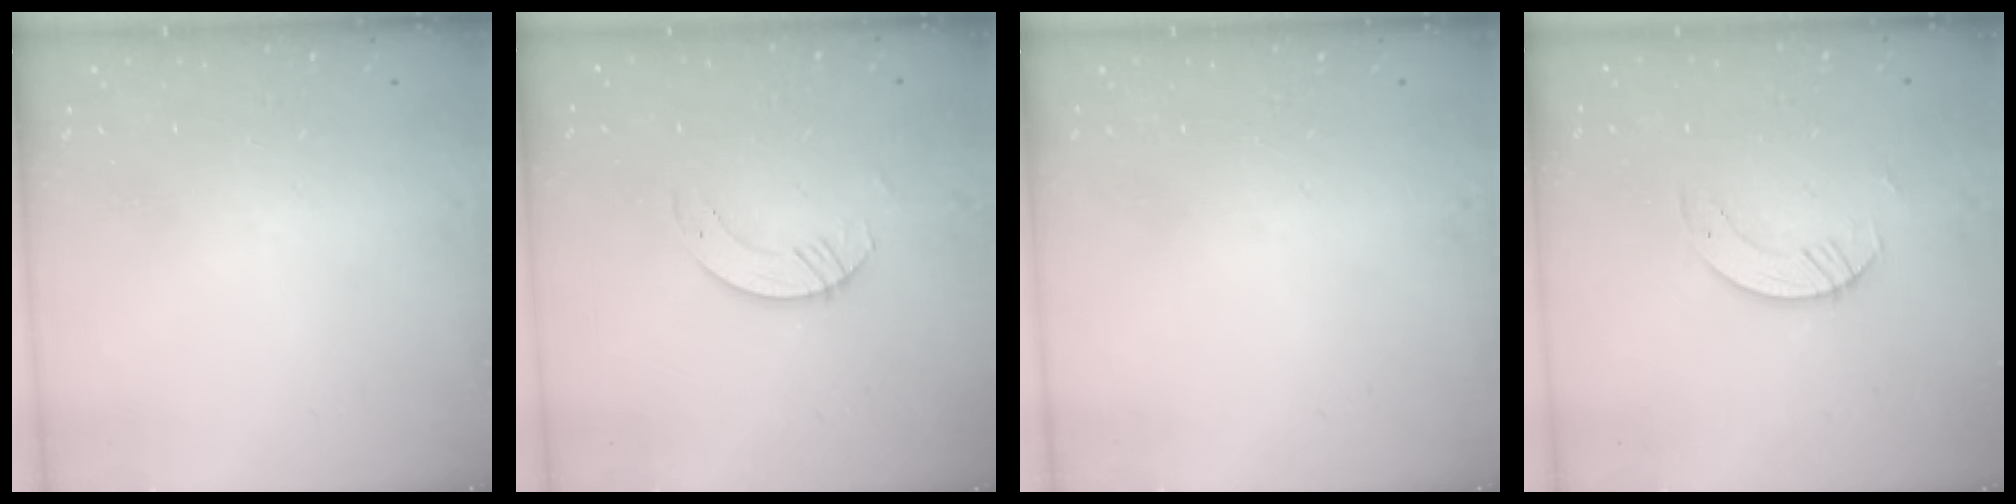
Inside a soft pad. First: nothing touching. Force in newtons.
{"total": 3.5, "press": 3.5, "slide": 0.4}
{"total": 0.0}
{"total": 3.2, "press": 3.1, "slide": 0.3}